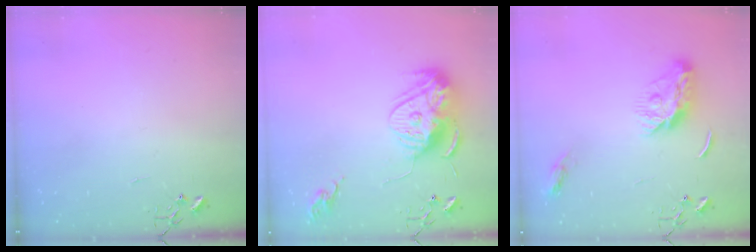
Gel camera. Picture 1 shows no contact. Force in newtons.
{"total": 16.2, "press": 16.1, "slide": 1.3}
{"total": 11.5, "press": 11.5, "slide": 0.2}